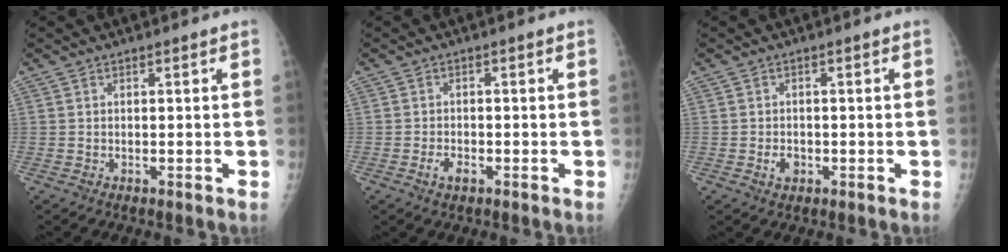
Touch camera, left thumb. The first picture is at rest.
{"total": 2.4, "force": [-1.2, 1.3, 1.6], "torque": [-0.029, 0.007, -0.020]}
{"total": 2.3, "force": [-0.8, 1.7, 1.3], "torque": [-0.016, 0.003, -0.010]}